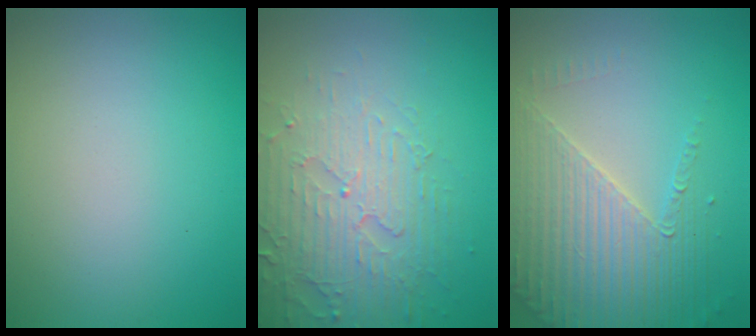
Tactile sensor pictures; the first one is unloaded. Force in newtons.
{"total": 4.1, "press": 4.1, "slide": 0.4}
{"total": 4.2, "press": 3.9, "slide": 1.4}